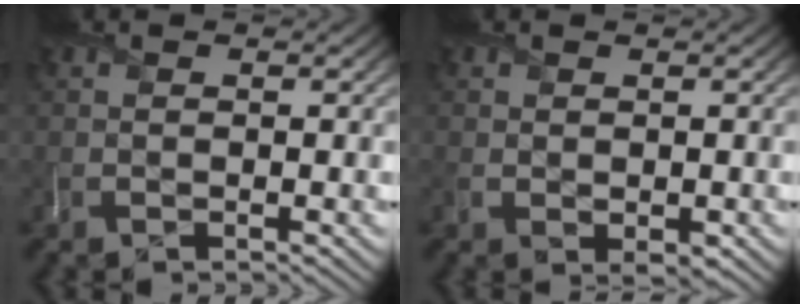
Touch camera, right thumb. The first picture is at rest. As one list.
[{"total": 1.3, "force": [-0.1, 0.9, 1.0], "torque": [-0.017, -0.007, 0.004]}]